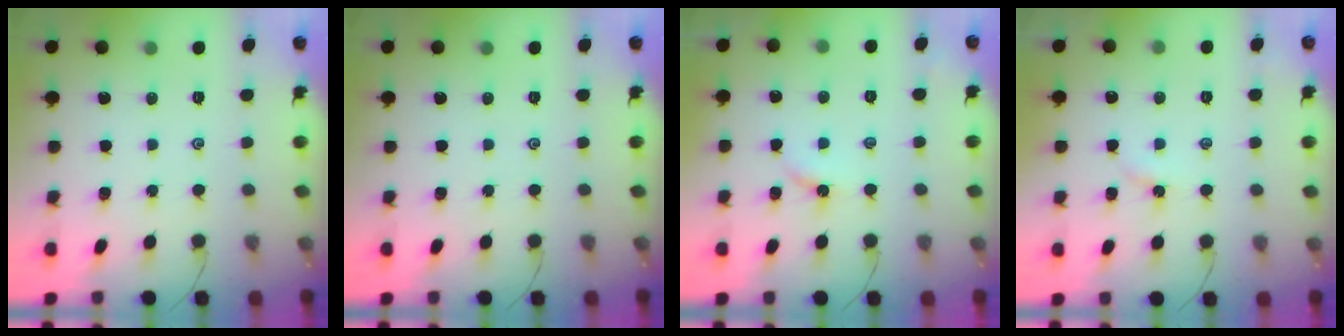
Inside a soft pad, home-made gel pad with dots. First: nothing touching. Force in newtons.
{"total": 0.0}
{"total": 2.6, "press": 2.6, "slide": 0.4}
{"total": 1.7, "press": 1.6, "slide": 0.3}